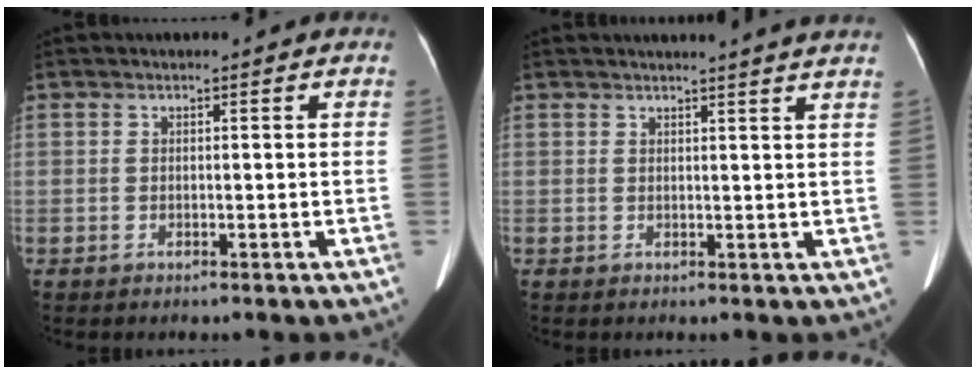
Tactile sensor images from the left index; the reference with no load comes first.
{"total": 7.6, "force": [7.1, -0.9, 2.7], "torque": [-0.029, 0.002, 0.063]}